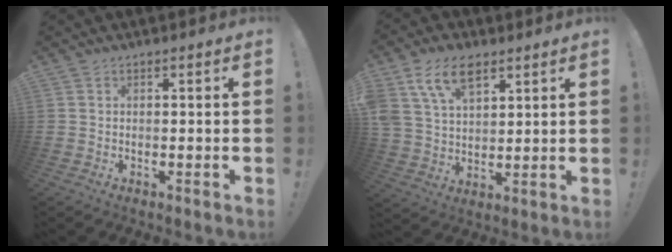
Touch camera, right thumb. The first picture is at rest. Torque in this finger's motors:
{"motor_torque": [2.36, 2.65, 0.62, 0.39, 0.39]}